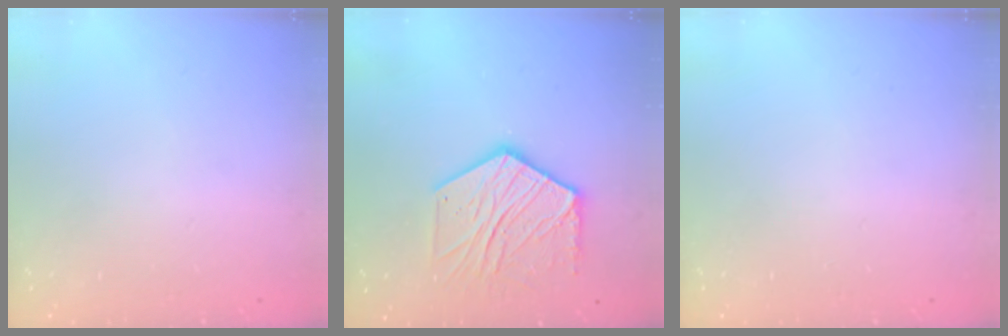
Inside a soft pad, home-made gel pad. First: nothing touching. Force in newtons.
{"total": 16.6, "press": 16.6, "slide": 1.1}
{"total": 0.0}